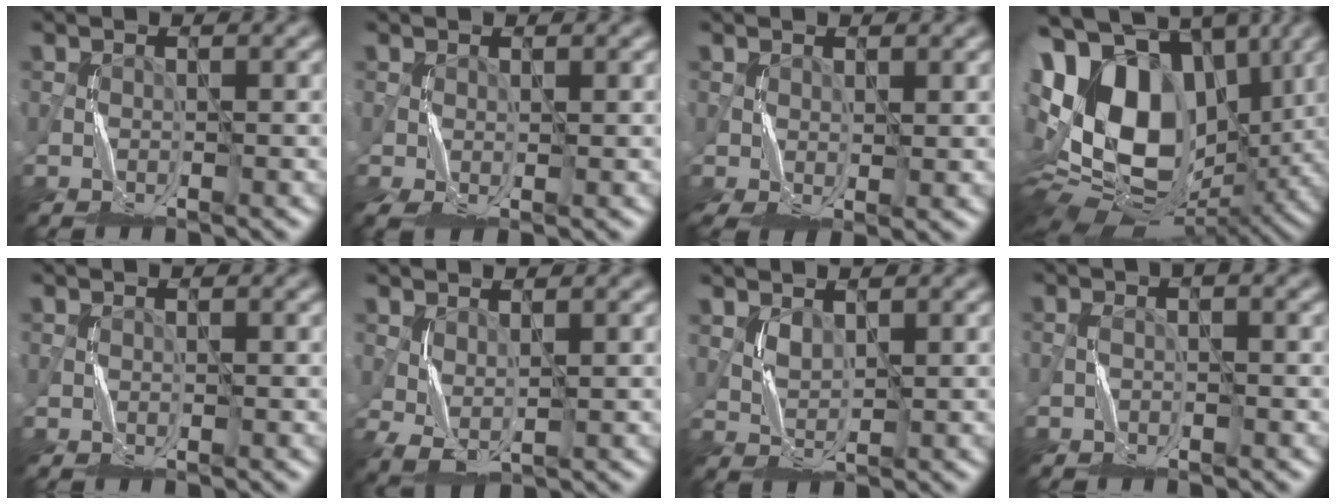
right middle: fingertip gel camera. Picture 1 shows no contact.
{"total": 2.1, "force": [-0.2, 0.9, 1.8], "torque": [-0.050, -0.002, -0.004]}
{"total": 2.2, "force": [0.5, 1.0, 1.9], "torque": [-0.049, -0.002, 0.012]}
{"total": 18.7, "force": [2.2, 12.5, 13.7], "torque": [-0.248, 0.021, 0.049]}
{"total": 0.0}
{"total": 2.0, "force": [0.8, 1.0, 1.5], "torque": [-0.044, -0.001, 0.020]}
{"total": 1.5, "force": [0.9, 0.9, 0.8], "torque": [-0.020, -0.004, 0.024]}
{"total": 1.1, "force": [-0.5, 0.2, 0.9], "torque": [-0.010, 0.007, -0.013]}